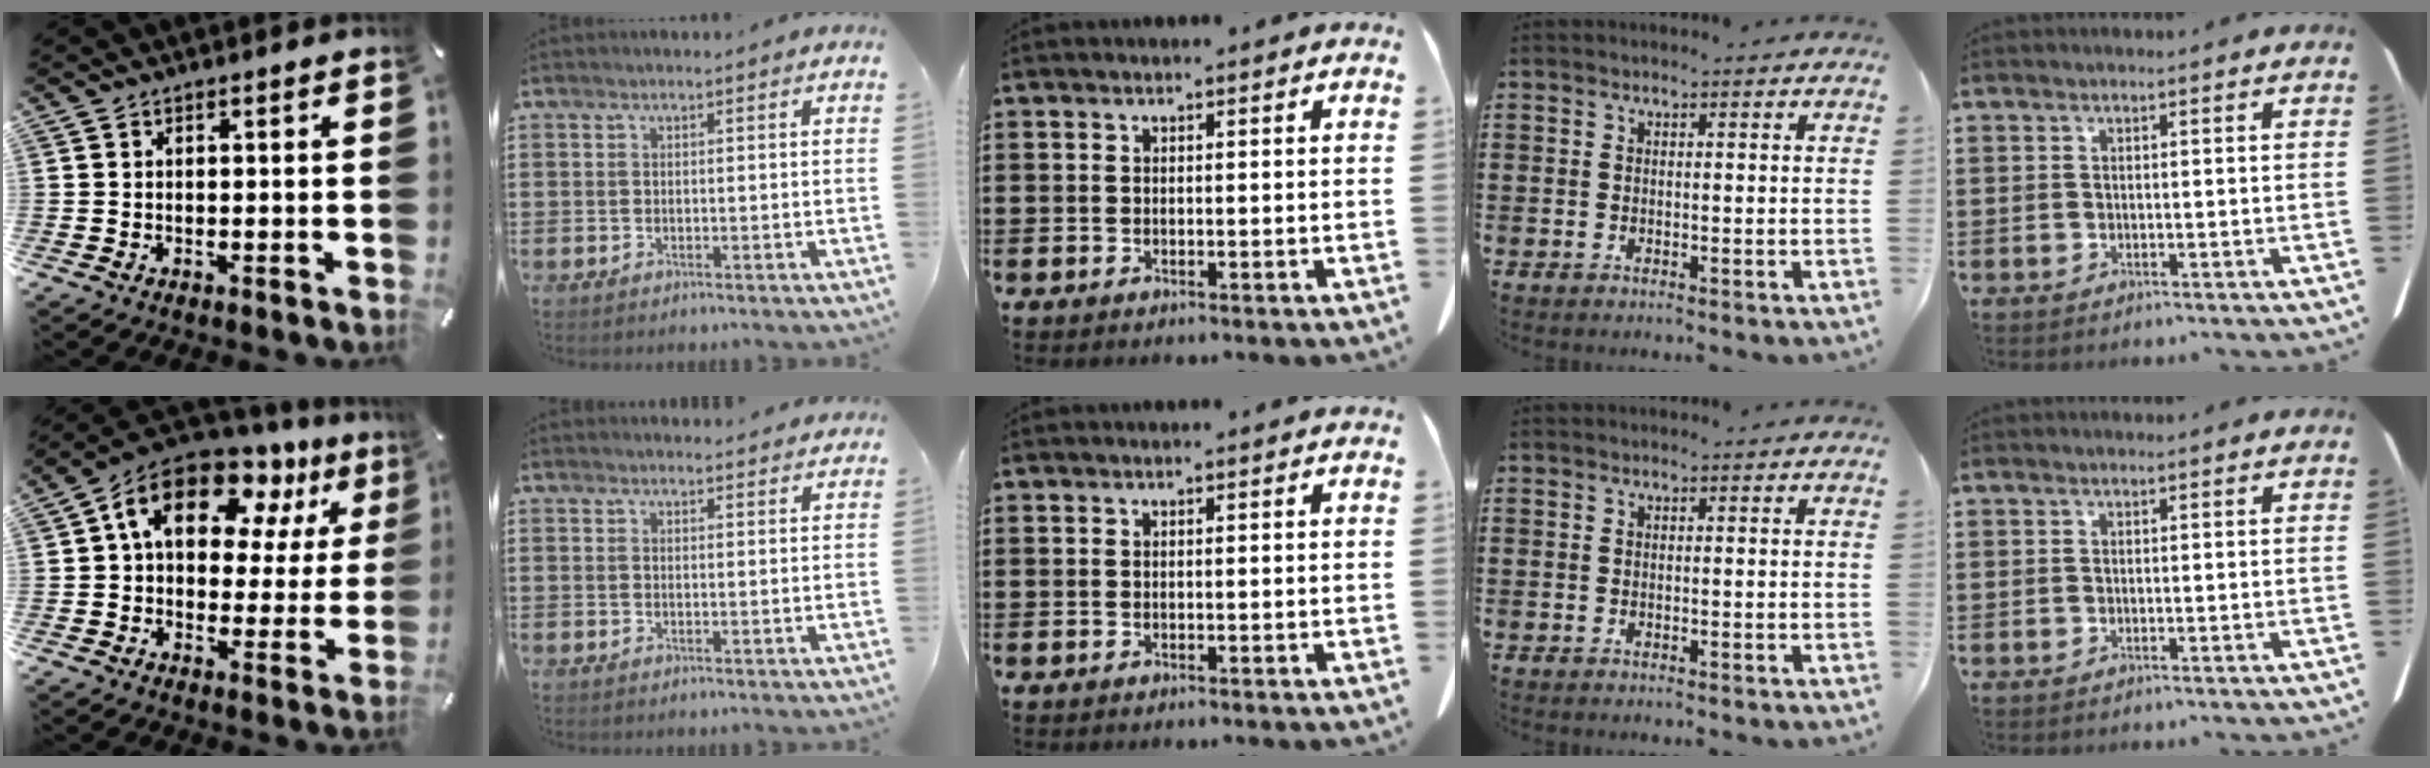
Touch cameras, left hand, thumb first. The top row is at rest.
{"thumb": {"total": 16.5, "force": [8.7, 10.0, 9.9], "torque": [-0.168, -0.038, 0.155]}, "index": {"total": 1.9, "force": [1.9, 0.1, 0.1], "torque": [-0.006, 0.001, 0.037]}}